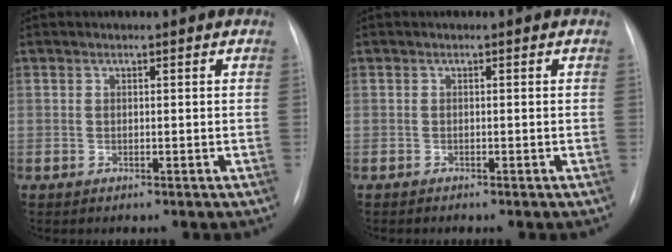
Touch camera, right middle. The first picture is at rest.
{"total": 0.0}